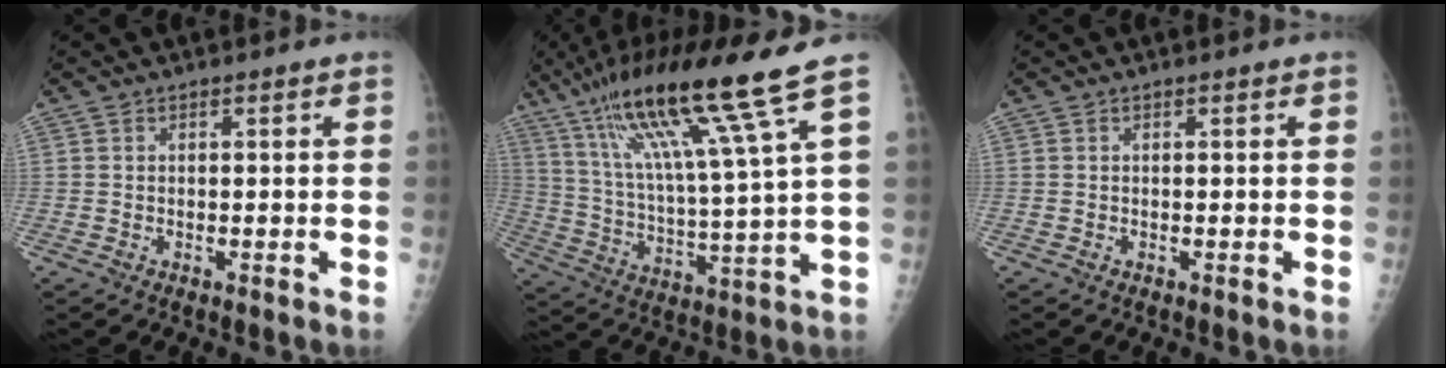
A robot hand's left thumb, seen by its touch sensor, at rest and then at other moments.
{"total": 18.7, "force": [11.3, 0.4, 14.9], "torque": [-0.265, -0.034, 0.197]}
{"total": 0.0}